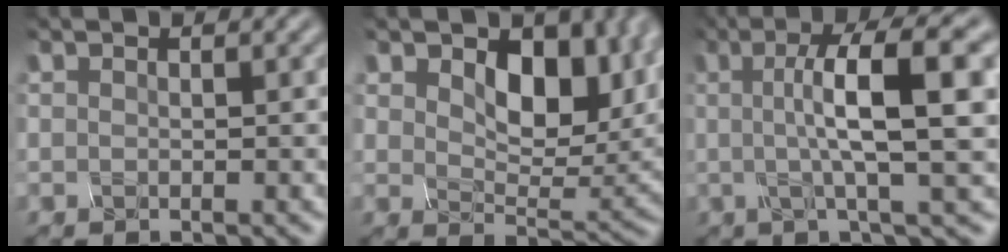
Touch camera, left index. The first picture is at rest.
{"total": 7.4, "force": [2.5, 4.4, 5.4], "torque": [-0.097, -0.014, 0.053]}
{"total": 9.2, "force": [0.5, 1.9, 9.0], "torque": [-0.130, 0.008, 0.016]}